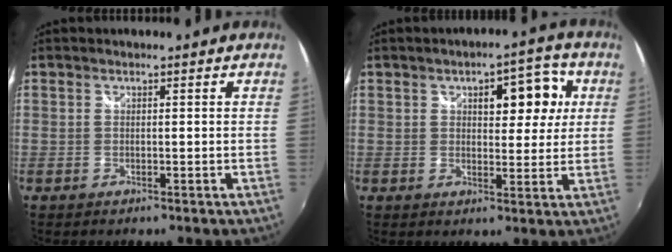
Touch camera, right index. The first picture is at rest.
{"total": 8.5, "force": [2.7, 4.4, 6.7], "torque": [-0.094, 0.023, 0.037]}